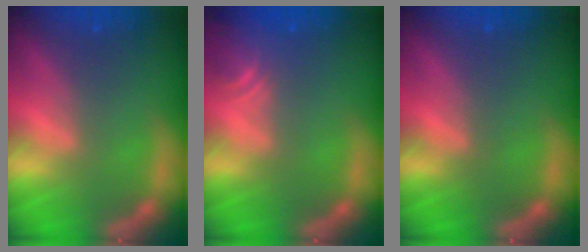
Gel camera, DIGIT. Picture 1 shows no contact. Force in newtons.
{"total": 3.0}
{"total": 0.0}